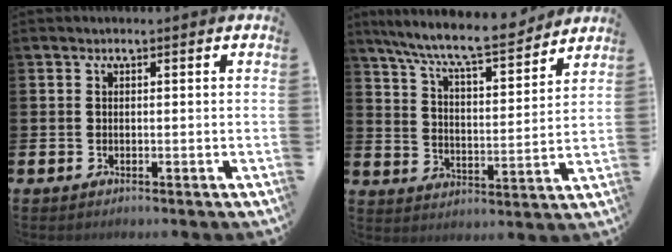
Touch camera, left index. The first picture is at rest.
{"total": 9.4, "force": [8.7, 0.7, 3.7], "torque": [-0.101, -0.058, 0.148]}